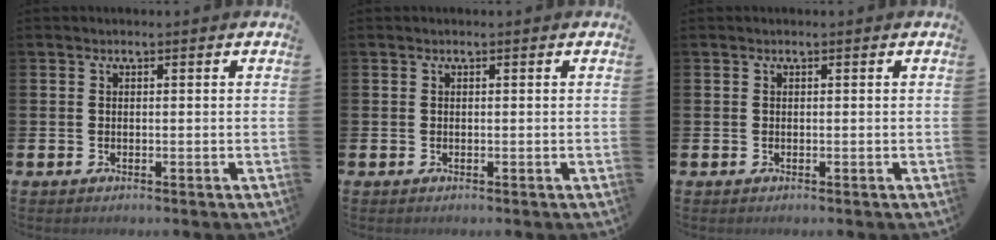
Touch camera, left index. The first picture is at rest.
{"total": 0.0}
{"total": 0.0}